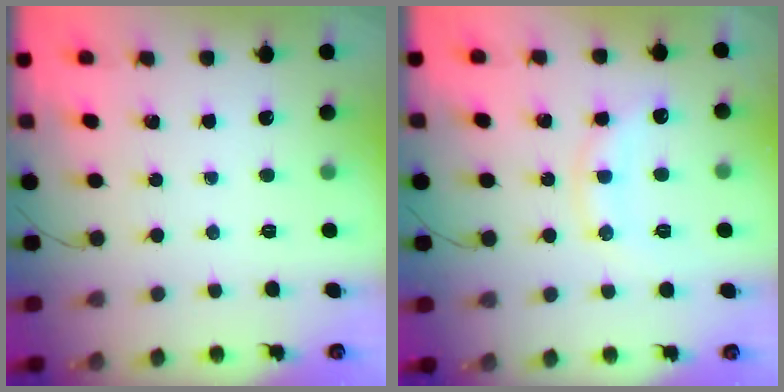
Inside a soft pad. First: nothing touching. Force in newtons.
{"total": 11.2, "press": 11.2, "slide": 0.7}